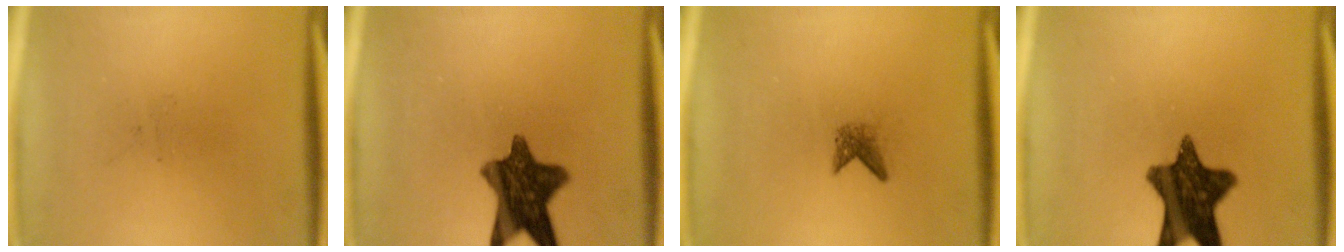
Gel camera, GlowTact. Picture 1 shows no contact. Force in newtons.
{"total": 11.0}
{"total": 1.6}
{"total": 12.3}